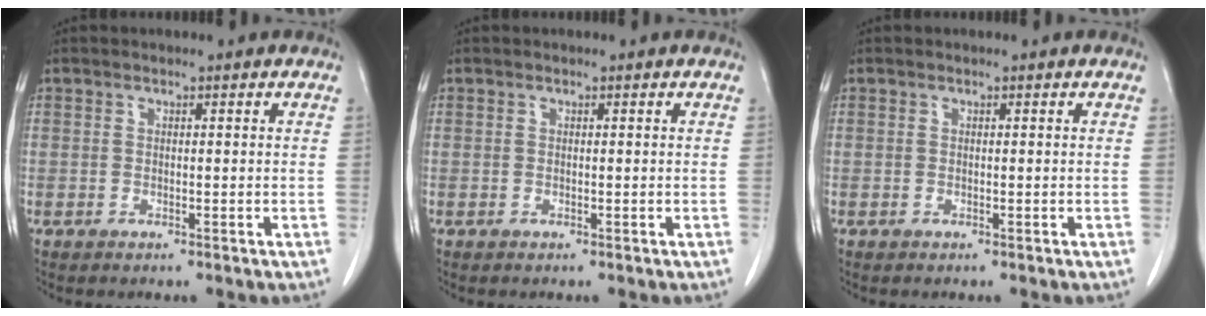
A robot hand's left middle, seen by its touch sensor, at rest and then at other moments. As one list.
[{"total": 0.0}, {"total": 0.0}]